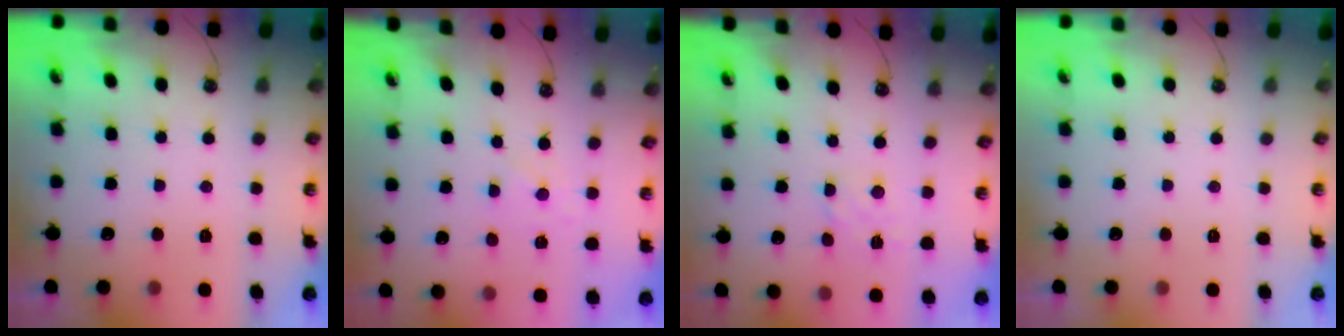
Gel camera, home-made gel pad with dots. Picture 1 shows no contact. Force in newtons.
{"total": 1.4, "press": 1.3, "slide": 0.4}
{"total": 2.8, "press": 2.7, "slide": 0.6}
{"total": 0.0}